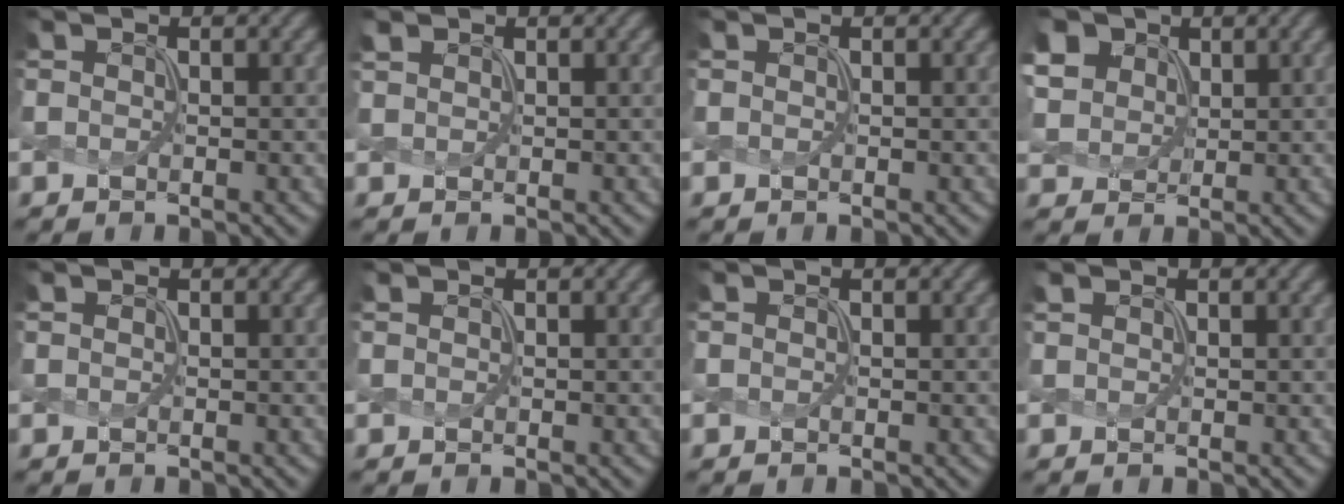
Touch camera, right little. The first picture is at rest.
{"total": 1.0, "force": [0.8, 0.4, 0.3], "torque": [-0.009, 0.003, 0.021]}
{"total": 0.0}
{"total": 7.5, "force": [3.7, 5.5, 3.4], "torque": [-0.124, 0.021, 0.066]}
{"total": 0.0}
{"total": 0.0}
{"total": 0.0}
{"total": 0.6, "force": [0.5, 0.2, 0.2], "torque": [-0.006, 0.000, 0.011]}